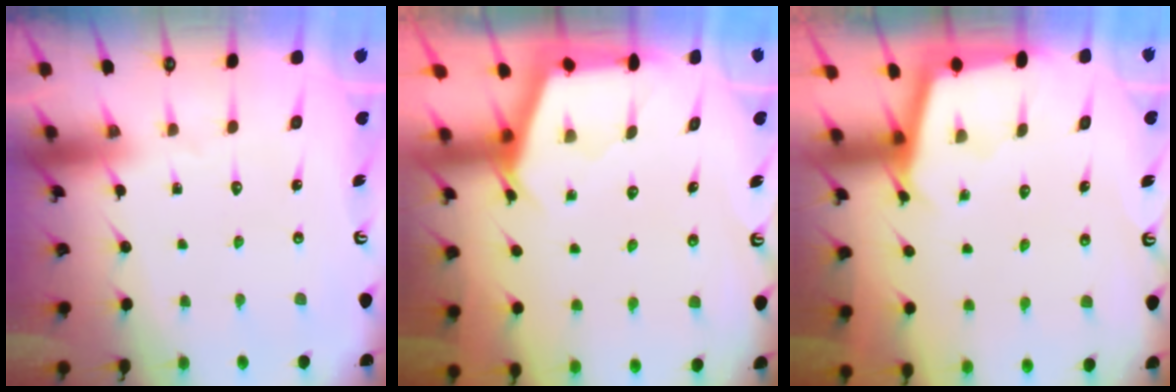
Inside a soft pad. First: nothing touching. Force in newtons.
{"total": 2.5, "press": 2.5, "slide": 0.4}
{"total": 2.6, "press": 2.6, "slide": 0.1}